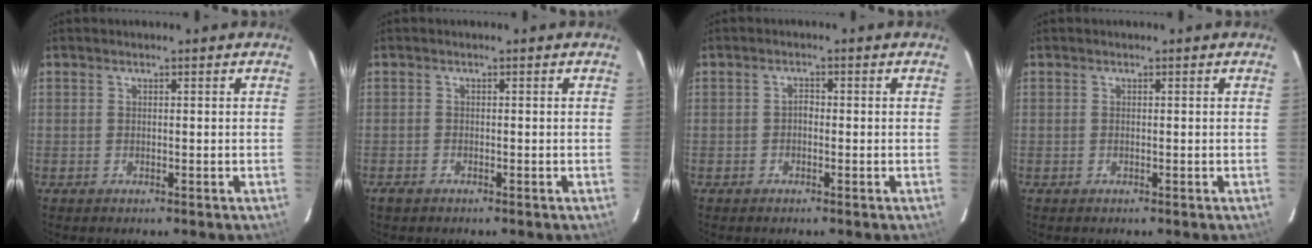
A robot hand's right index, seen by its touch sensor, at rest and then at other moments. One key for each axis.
{"total": 1.2, "fx": -1.0, "fy": 0.7, "fz": 0.4, "tx": -0.011, "ty": -0.002, "tz": -0.020}
{"total": 1.1, "fx": -0.5, "fy": 0.7, "fz": 0.6, "tx": -0.010, "ty": 0.005, "tz": -0.011}
{"total": 0.0}